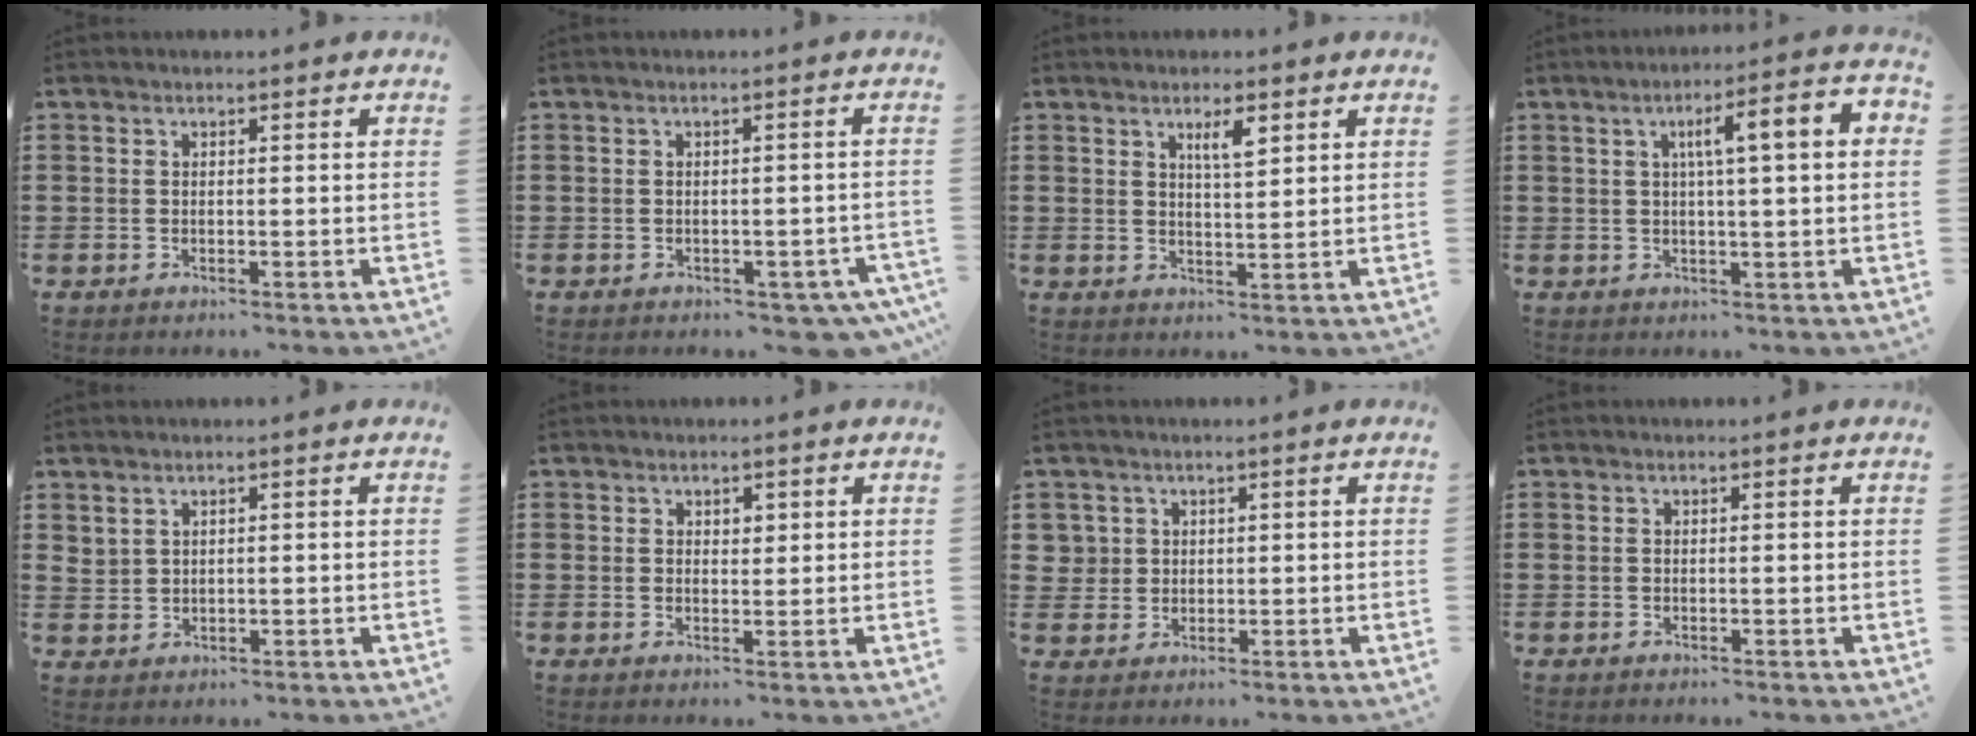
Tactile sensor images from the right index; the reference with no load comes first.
{"total": 2.6, "force": [-2.1, 0.9, 1.2], "torque": [-0.021, 0.004, -0.042]}
{"total": 3.1, "force": [1.9, 0.7, 2.4], "torque": [-0.043, 0.001, 0.029]}
{"total": 6.3, "force": [0.9, 1.0, 6.2], "torque": [-0.111, -0.001, 0.005]}
{"total": 1.7, "force": [1.4, 0.9, 0.5], "torque": [-0.014, 0.004, 0.027]}
{"total": 1.2, "force": [0.8, 0.8, 0.4], "torque": [-0.002, 0.000, 0.014]}
{"total": 2.8, "force": [0.8, 2.6, 0.1], "torque": [-0.015, 0.012, 0.015]}
{"total": 0.0}